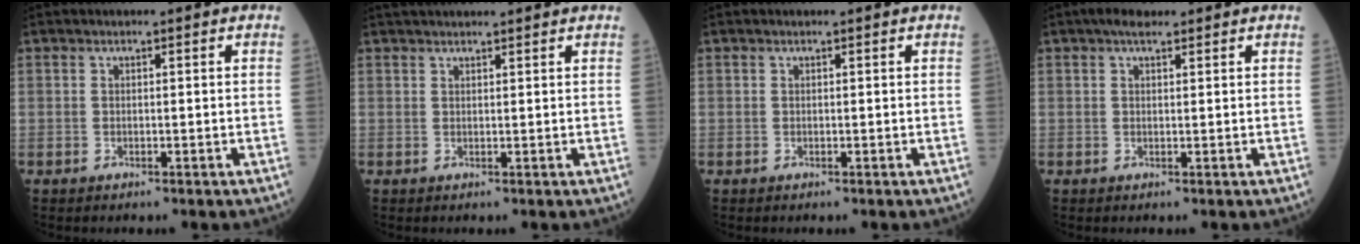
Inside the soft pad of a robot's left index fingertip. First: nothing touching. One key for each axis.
{"total": 5.8, "fx": 5.4, "fy": 0.3, "fz": 2.2, "tx": -0.028, "ty": 0.035, "tz": 0.074}
{"total": 0.0}
{"total": 2.3, "fx": 1.6, "fy": 0.9, "fz": 1.4, "tx": -0.025, "ty": 0.014, "tz": 0.023}